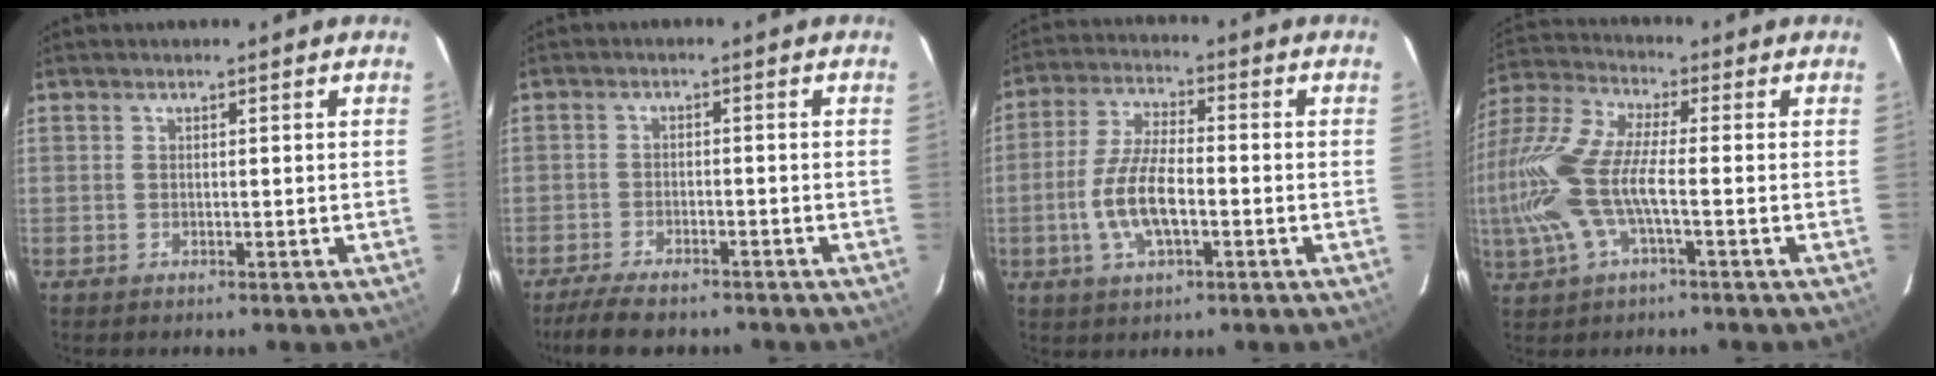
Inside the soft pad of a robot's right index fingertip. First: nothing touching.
{"total": 8.1, "force": [-6.8, 2.2, 3.8], "torque": [-0.093, -0.018, -0.114]}
{"total": 10.0, "force": [-2.8, 3.6, 8.9], "torque": [-0.185, 0.002, -0.054]}
{"total": 15.9, "force": [-2.7, 5.0, 14.9], "torque": [-0.306, -0.005, -0.056]}